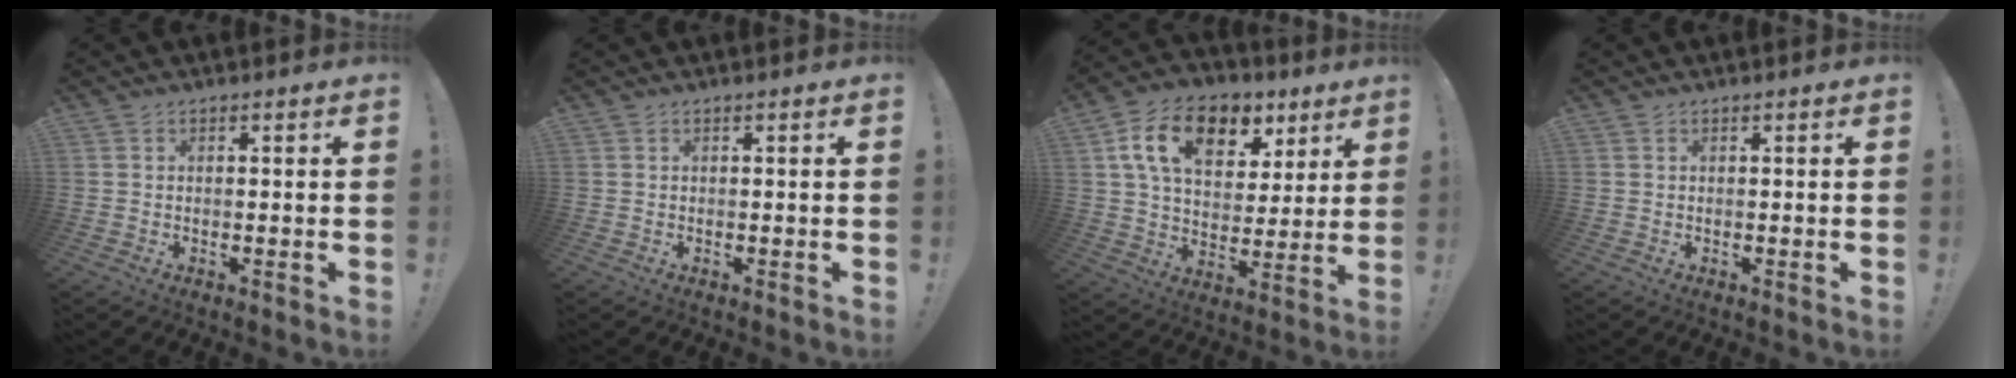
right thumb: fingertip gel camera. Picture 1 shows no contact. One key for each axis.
{"total": 0.0}
{"total": 17.4, "fx": 8.0, "fy": 11.3, "fz": 10.6, "tx": -0.174, "ty": -0.025, "tz": 0.145}
{"total": 0.0}